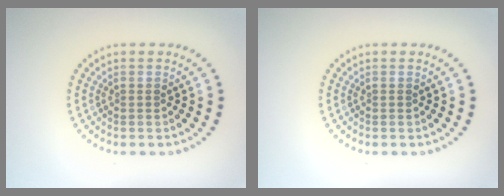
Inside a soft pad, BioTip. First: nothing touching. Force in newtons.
{"total": 0.0}